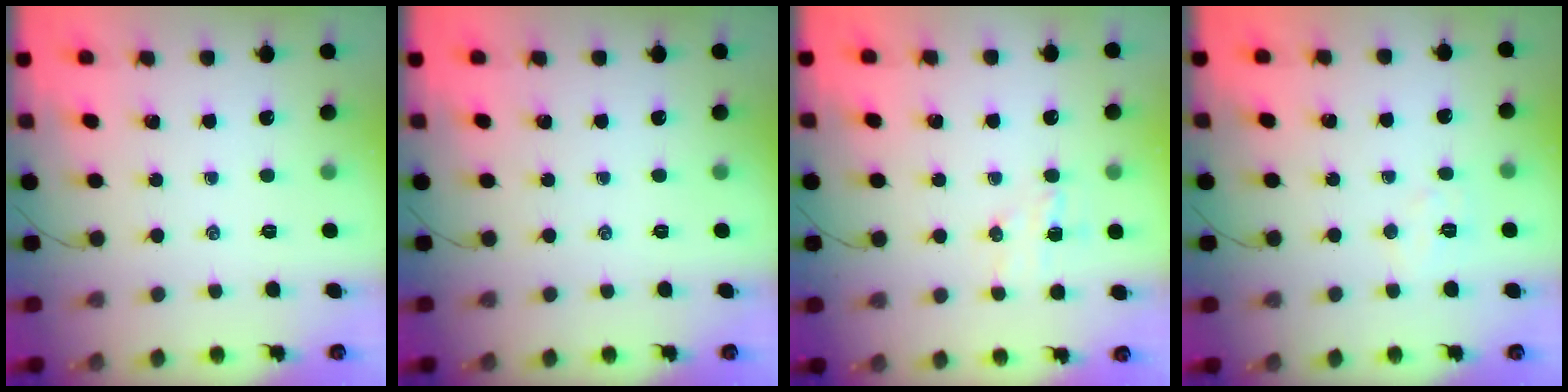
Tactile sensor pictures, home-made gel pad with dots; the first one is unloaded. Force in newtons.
{"total": 0.0}
{"total": 5.8, "press": 5.7, "slide": 1.4}
{"total": 5.2, "press": 5.1, "slide": 0.9}